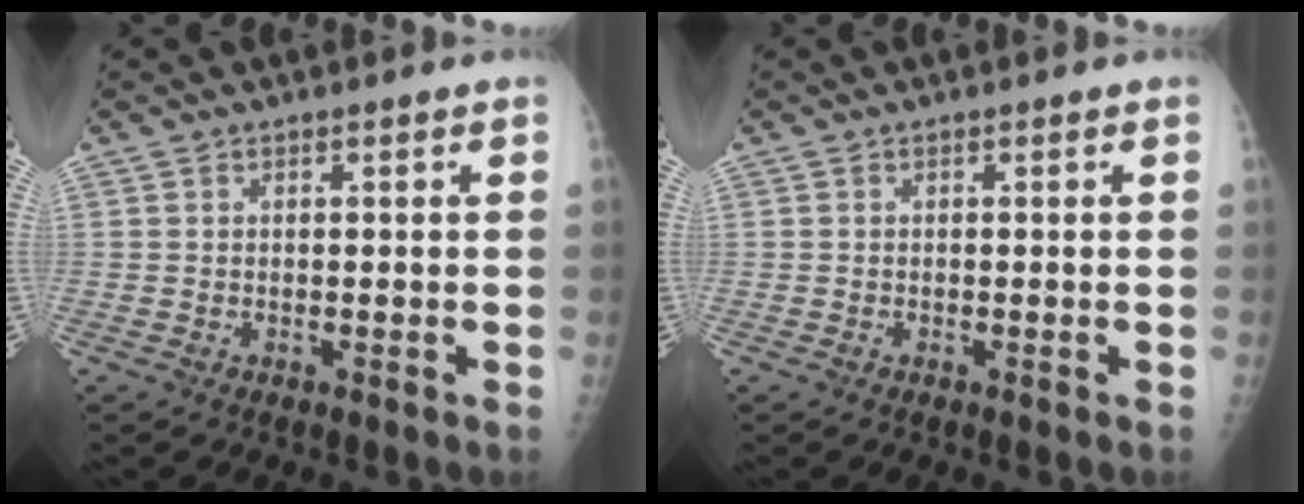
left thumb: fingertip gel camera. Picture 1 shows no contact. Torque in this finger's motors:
{"motor_torque": [-0.27, 0.14, 0.23, 0.16, 0.00]}